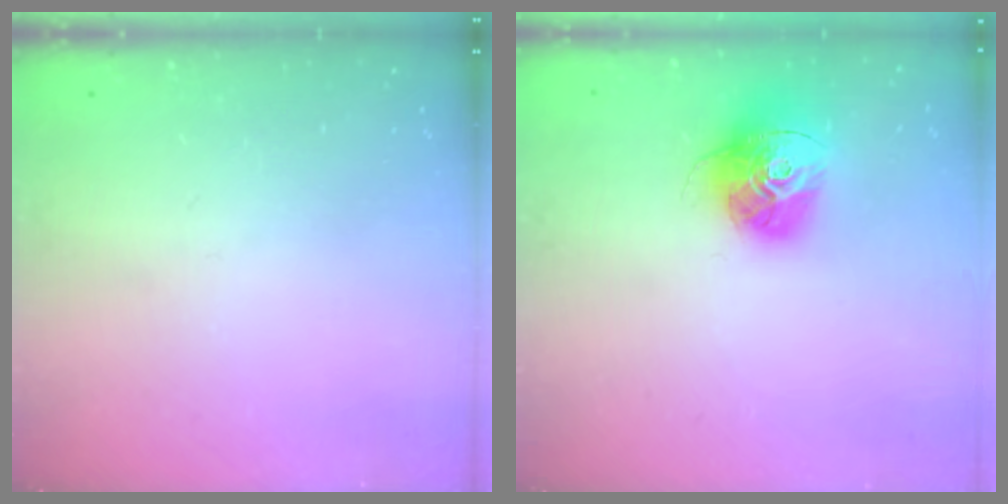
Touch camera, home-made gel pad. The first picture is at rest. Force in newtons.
{"total": 16.1, "press": 16.0, "slide": 1.5}